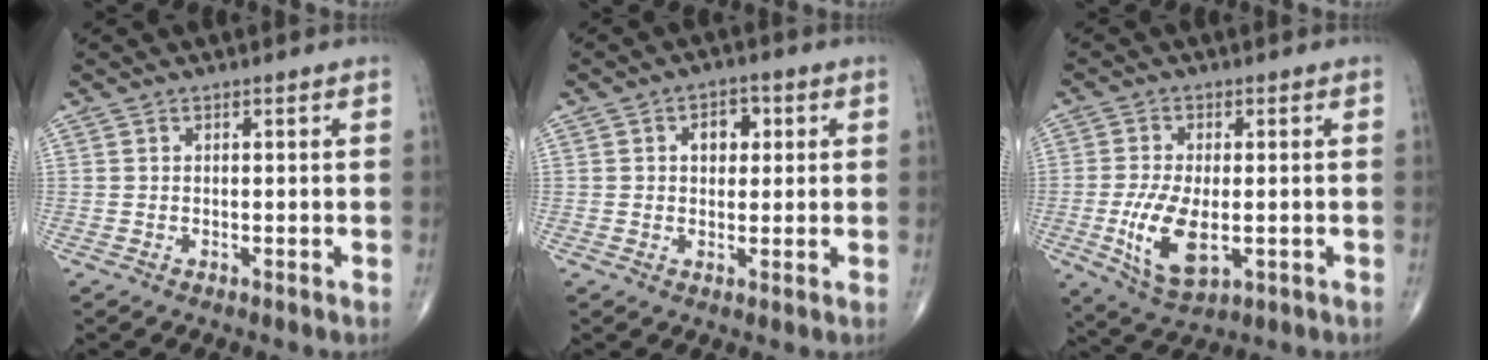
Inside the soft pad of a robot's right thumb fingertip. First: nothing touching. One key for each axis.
{"total": 4.7, "fx": 1.1, "fy": 3.3, "fz": 3.1, "tx": -0.021, "ty": 0.003, "tz": 0.013}
{"total": 10.4, "fx": -2.1, "fy": 5.1, "fz": 8.9, "tx": -0.172, "ty": -0.013, "tz": -0.028}